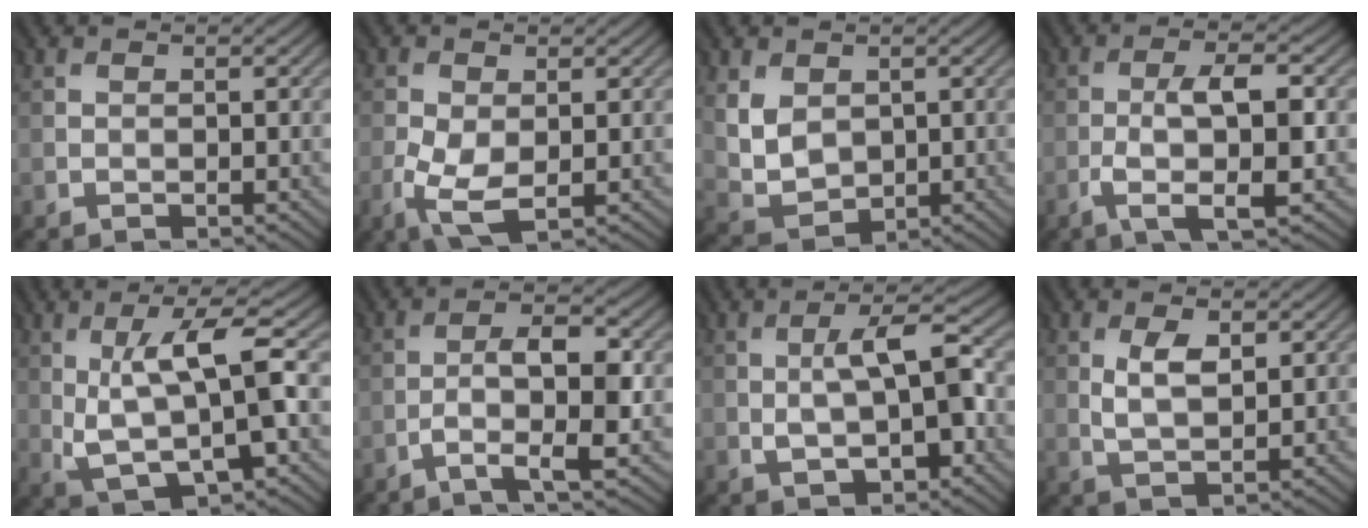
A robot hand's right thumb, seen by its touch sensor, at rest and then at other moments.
{"total": 5.0, "force": [-1.6, 2.6, 3.9], "torque": [-0.108, -0.009, -0.029]}
{"total": 5.7, "force": [1.9, 4.3, 3.2], "torque": [-0.093, -0.008, 0.043]}
{"total": 6.2, "force": [-1.7, 1.3, 5.8], "torque": [-0.106, 0.004, -0.028]}
{"total": 8.9, "force": [0.7, 2.5, 8.5], "torque": [-0.160, 0.006, 0.016]}
{"total": 5.5, "force": [-2.0, 1.0, 5.0], "torque": [-0.084, 0.012, -0.041]}
{"total": 6.5, "force": [-0.6, 2.4, 6.0], "torque": [-0.101, 0.009, -0.010]}
{"total": 3.8, "force": [1.4, 1.8, 3.1], "torque": [-0.066, -0.003, 0.032]}